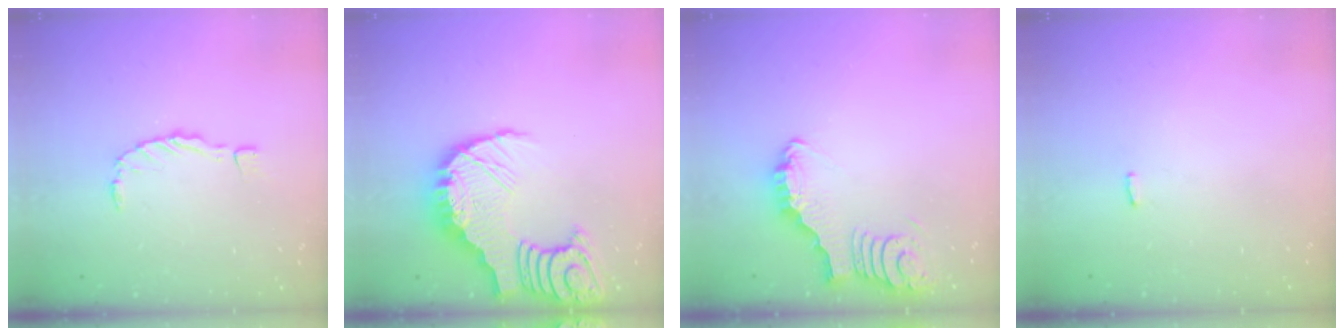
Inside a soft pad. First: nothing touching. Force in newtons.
{"total": 15.8, "press": 15.7, "slide": 1.9}
{"total": 3.8, "press": 3.8, "slide": 0.3}
{"total": 2.2, "press": 2.1, "slide": 0.4}